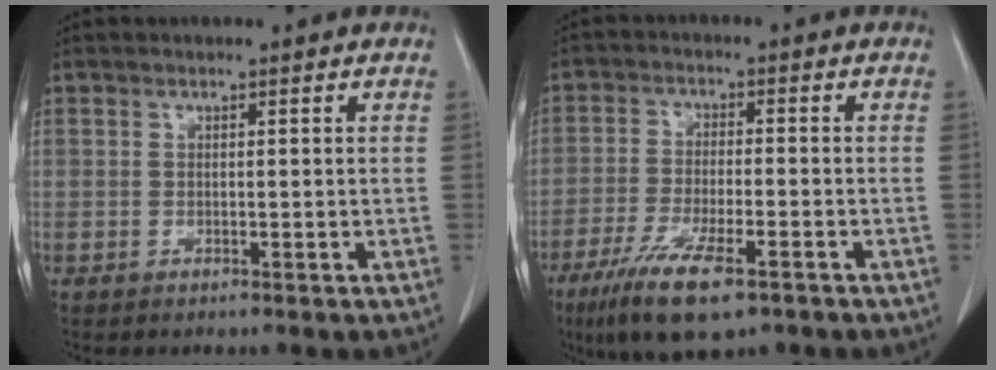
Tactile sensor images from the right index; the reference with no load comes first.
{"total": 10.6, "force": [-6.5, 2.3, 8.0], "torque": [-0.149, -0.022, -0.108]}